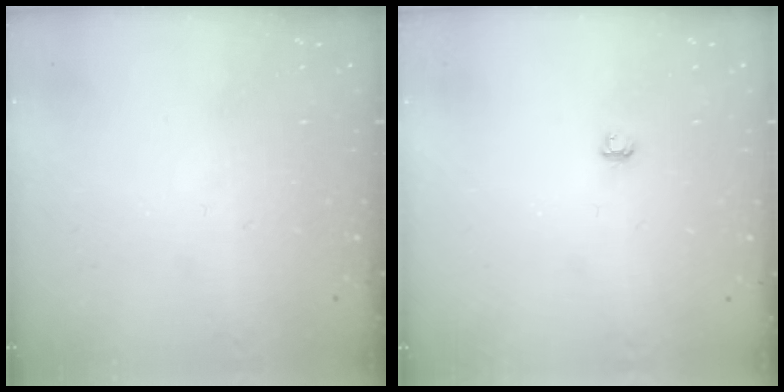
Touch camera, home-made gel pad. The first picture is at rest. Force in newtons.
{"total": 2.9, "press": 2.9, "slide": 0.3}